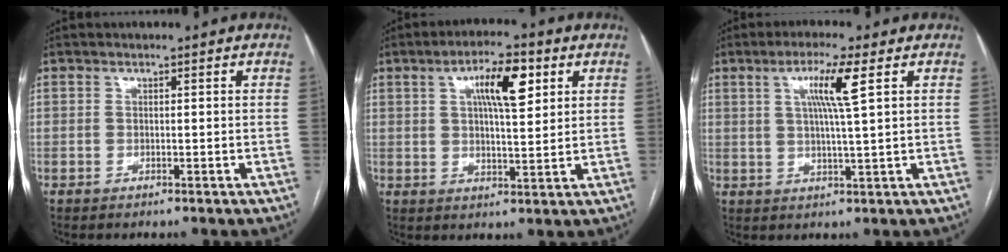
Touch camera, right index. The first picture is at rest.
{"total": 8.6, "force": [3.3, 2.2, 7.6], "torque": [-0.131, 0.013, 0.054]}
{"total": 6.5, "force": [2.3, -0.6, 6.1], "torque": [-0.113, 0.001, 0.041]}